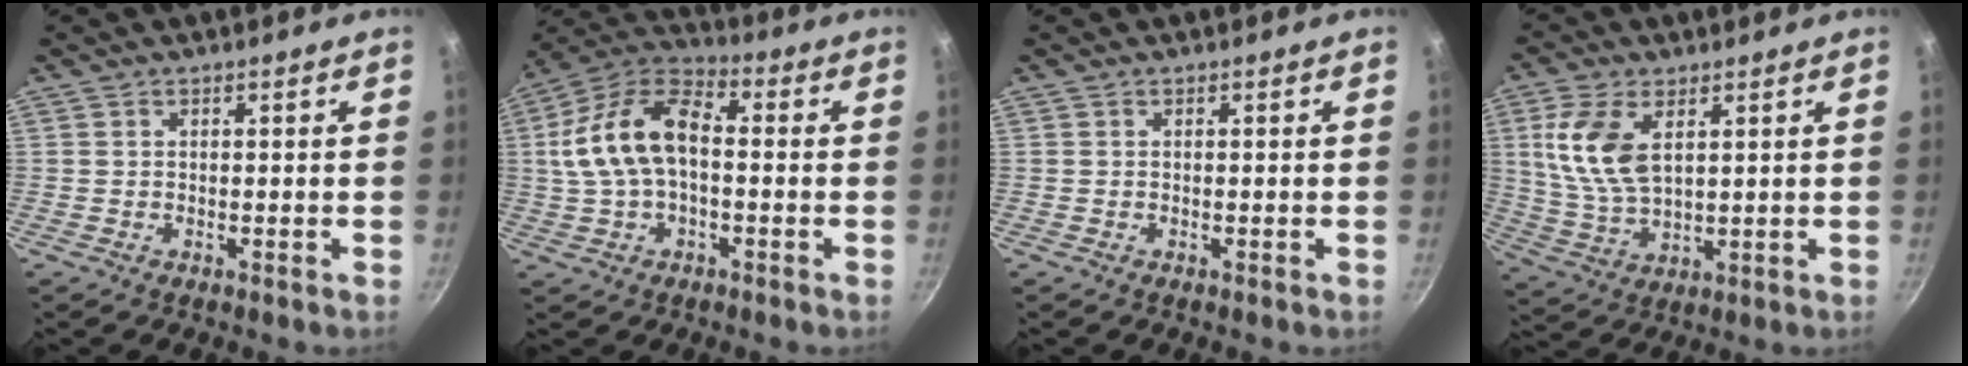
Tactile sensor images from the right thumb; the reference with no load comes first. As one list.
[{"total": 14.8, "force": [0.3, 8.4, 12.2], "torque": [-0.219, 0.042, -0.008]}, {"total": 0.0}, {"total": 11.3, "force": [3.5, 6.1, 8.9], "torque": [-0.176, -0.014, 0.077]}]